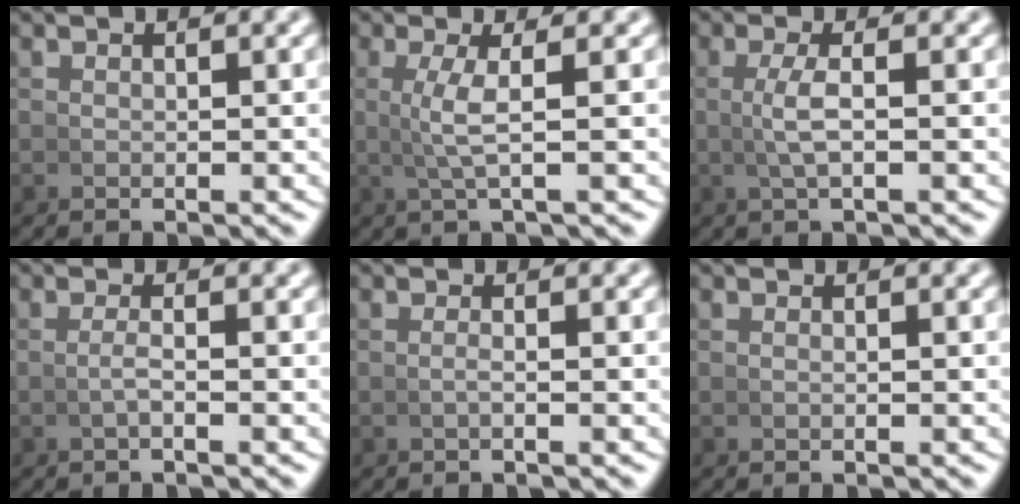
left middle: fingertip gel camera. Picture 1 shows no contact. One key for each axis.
{"total": 2.6, "fx": 0.4, "fy": -0.3, "fz": 2.5, "tx": -0.056, "ty": 0.002, "tz": 0.010}
{"total": 2.1, "fx": 0.0, "fy": 0.0, "fz": 2.1, "tx": -0.047, "ty": 0.003, "tz": 0.002}
{"total": 0.9, "fx": -0.4, "fy": -0.2, "fz": 0.8, "tx": -0.022, "ty": -0.001, "tz": -0.008}
{"total": 0.6, "fx": -0.3, "fy": 0.0, "fz": 0.6, "tx": -0.017, "ty": 0.000, "tz": -0.006}
{"total": 0.0}